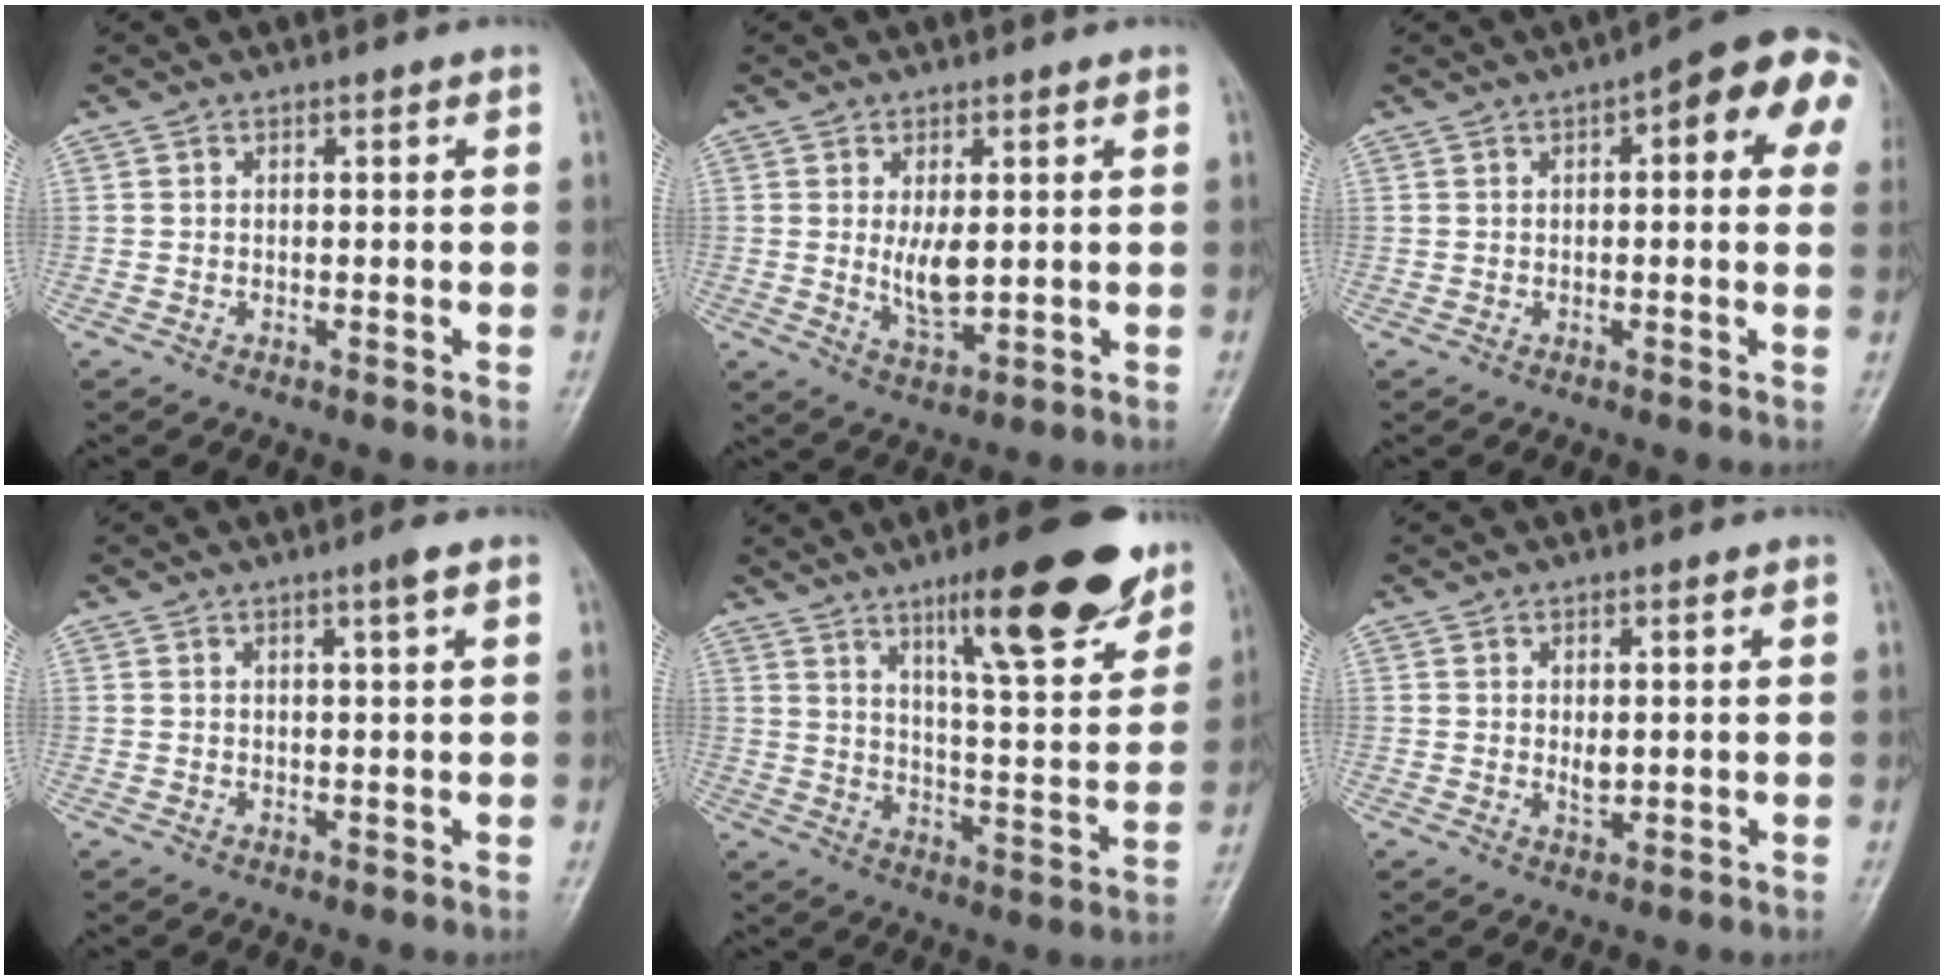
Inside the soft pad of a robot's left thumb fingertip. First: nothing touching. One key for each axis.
{"total": 5.1, "fx": 0.6, "fy": 2.4, "fz": 4.4, "tx": -0.070, "ty": -0.015, "tz": 0.019}
{"total": 12.6, "fx": 4.0, "fy": 4.5, "fz": 11.0, "tx": -0.101, "ty": 0.018, "tz": 0.034}
{"total": 1.8, "fx": 1.0, "fy": -0.2, "fz": 1.5, "tx": -0.025, "ty": -0.005, "tz": 0.018}
{"total": 20.4, "fx": 12.7, "fy": 4.7, "fz": 15.2, "tx": -0.178, "ty": -0.059, "tz": 0.193}
{"total": 2.0, "fx": 0.5, "fy": 1.1, "fz": 1.6, "tx": -0.022, "ty": -0.007, "tz": 0.010}